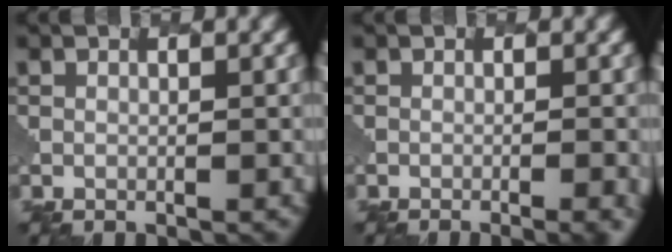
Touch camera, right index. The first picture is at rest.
{"total": 3.5, "force": [-1.5, 1.2, 2.9], "torque": [-0.016, 0.011, -0.013]}